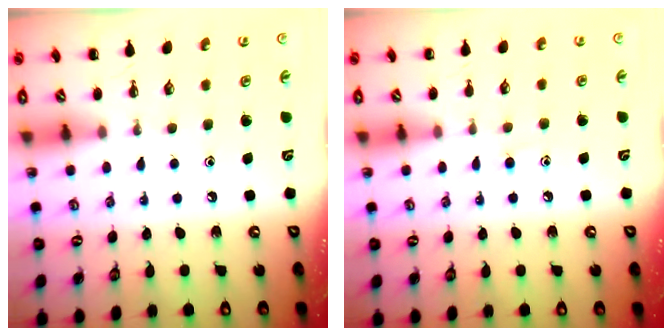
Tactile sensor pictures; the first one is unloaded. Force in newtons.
{"total": 7.4, "press": 6.9, "slide": 2.6}